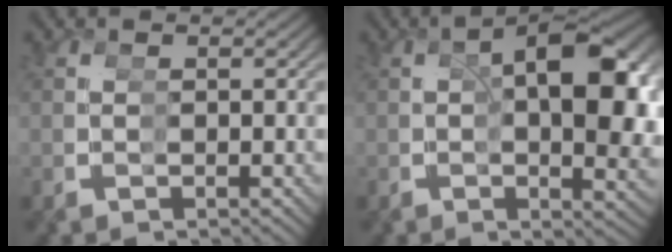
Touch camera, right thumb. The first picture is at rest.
{"total": 9.1, "force": [0.9, 3.0, 8.6], "torque": [-0.099, 0.010, 0.016]}